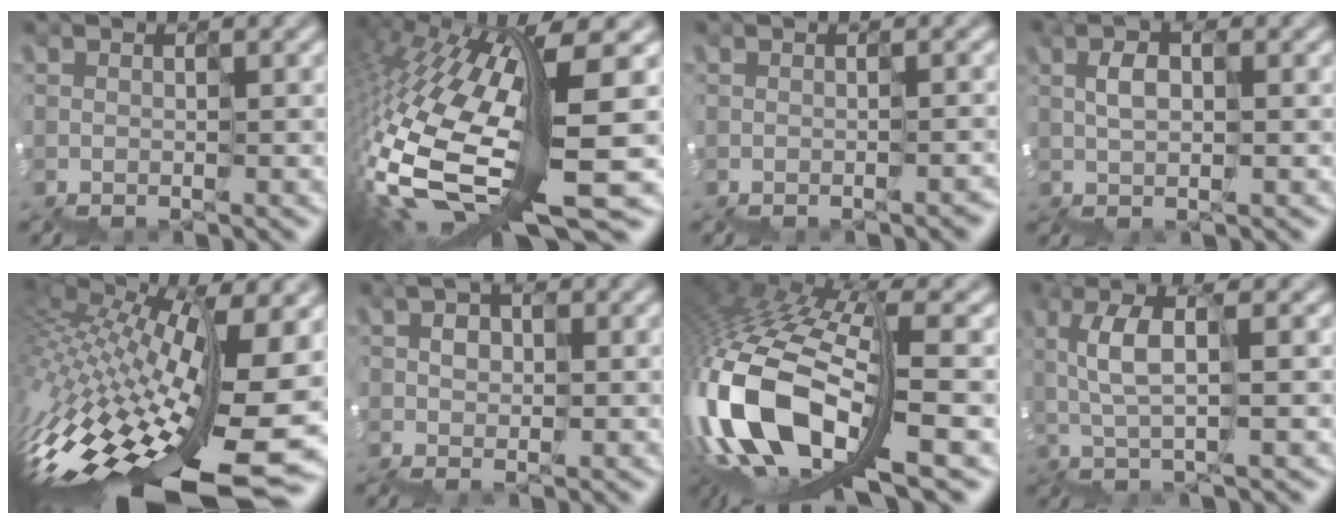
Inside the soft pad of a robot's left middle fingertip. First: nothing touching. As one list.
[{"total": 12.5, "force": [-2.2, 2.6, 12.0], "torque": [-0.281, -0.002, -0.028]}, {"total": 2.3, "force": [-1.6, 0.7, 1.5], "torque": [-0.001, -0.009, -0.010]}, {"total": 0.6, "force": [0.5, 0.1, 0.3], "torque": [-0.013, 0.015, 0.005]}, {"total": 13.2, "force": [-3.6, 4.2, 12.0], "torque": [-0.239, 0.005, -0.065]}, {"total": 1.2, "force": [0.2, 1.2, 0.1], "torque": [0.006, 0.014, 0.001]}, {"total": 12.0, "force": [-4.0, 5.0, 10.2], "torque": [-0.250, 0.002, -0.069]}, {"total": 1.9, "force": [0.4, 0.6, 1.8], "torque": [-0.057, 0.009, -0.002]}]